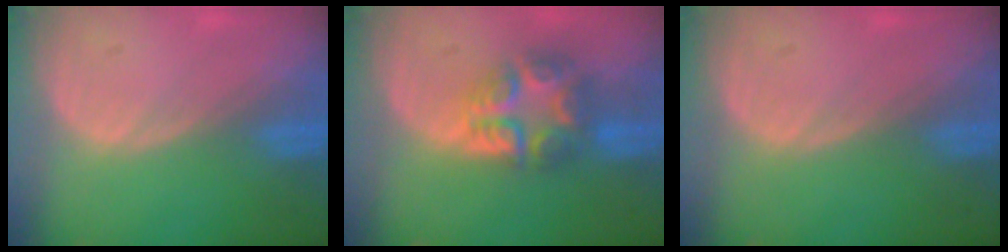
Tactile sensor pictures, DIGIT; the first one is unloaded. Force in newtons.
{"total": 7.6, "press": 6.6, "slide": 3.7}
{"total": 0.0}